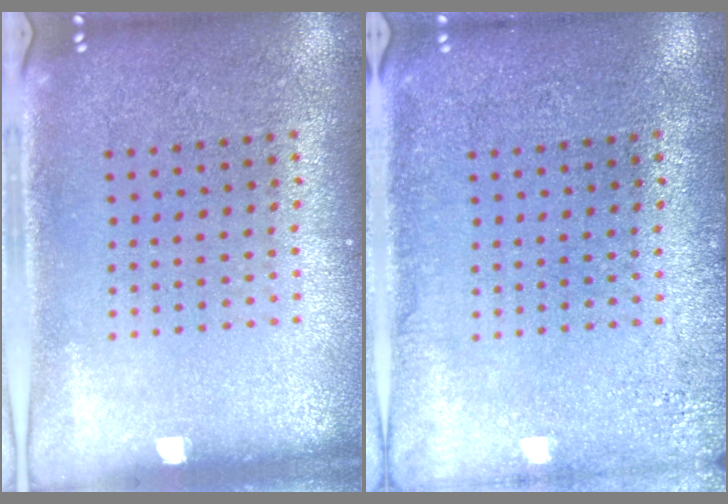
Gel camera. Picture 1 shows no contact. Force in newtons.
{"total": 1.8, "press": 1.8, "slide": 0.3}